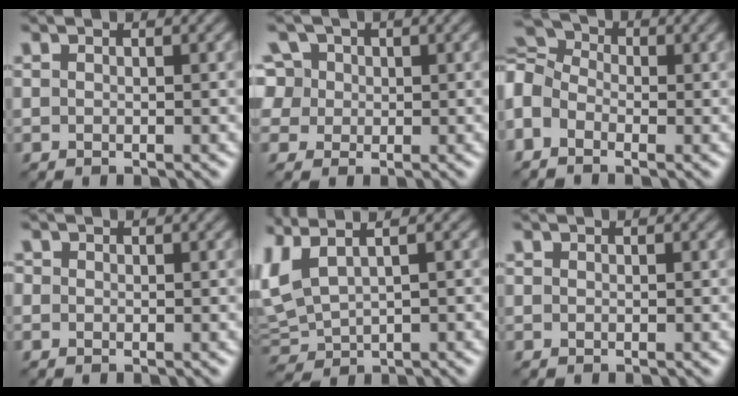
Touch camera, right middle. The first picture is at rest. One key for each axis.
{"total": 7.3, "fx": 2.6, "fy": 6.0, "fz": 3.2, "tx": -0.064, "ty": 0.044, "tz": 0.023}
{"total": 7.1, "fx": -1.5, "fy": 5.1, "fz": 4.7, "tx": -0.121, "ty": 0.021, "tz": -0.034}
{"total": 2.0, "fx": 0.9, "fy": 1.6, "fz": 0.9, "tx": -0.008, "ty": 0.023, "tz": -0.003}
{"total": 4.7, "fx": 1.2, "fy": 2.3, "fz": 3.9, "tx": -0.114, "ty": 0.013, "tz": 0.032}
{"total": 0.0}